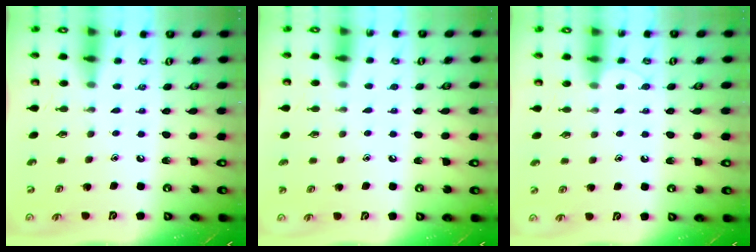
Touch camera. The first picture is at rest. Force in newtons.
{"total": 1.7, "press": 1.7, "slide": 0.1}
{"total": 6.0, "press": 6.0, "slide": 0.7}